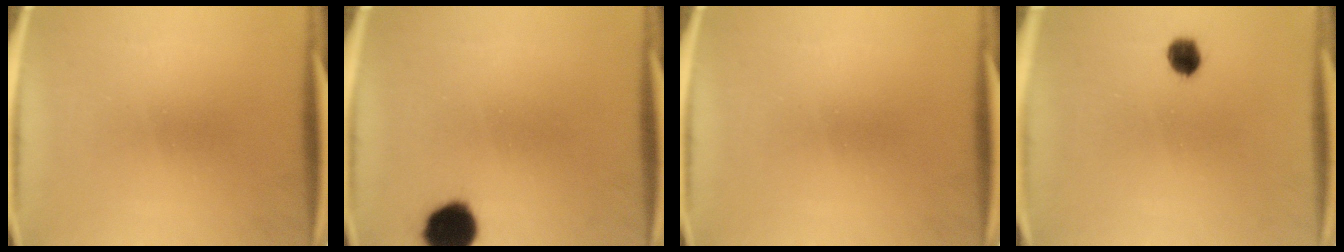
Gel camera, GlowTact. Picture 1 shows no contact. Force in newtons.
{"total": 9.9}
{"total": 0.0}
{"total": 3.6}